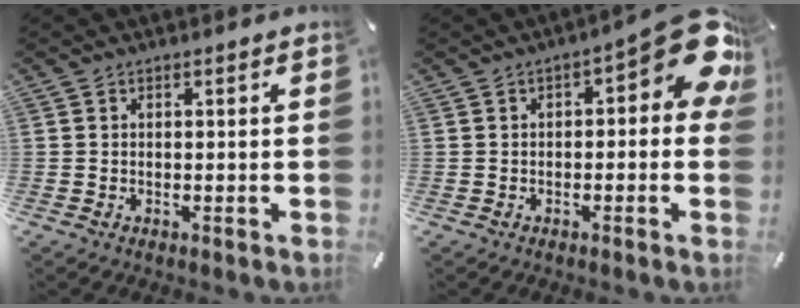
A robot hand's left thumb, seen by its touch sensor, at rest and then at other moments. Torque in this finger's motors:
{"motor_torque": [0.38, 0.39, 0.26, -0.03, 0.00]}